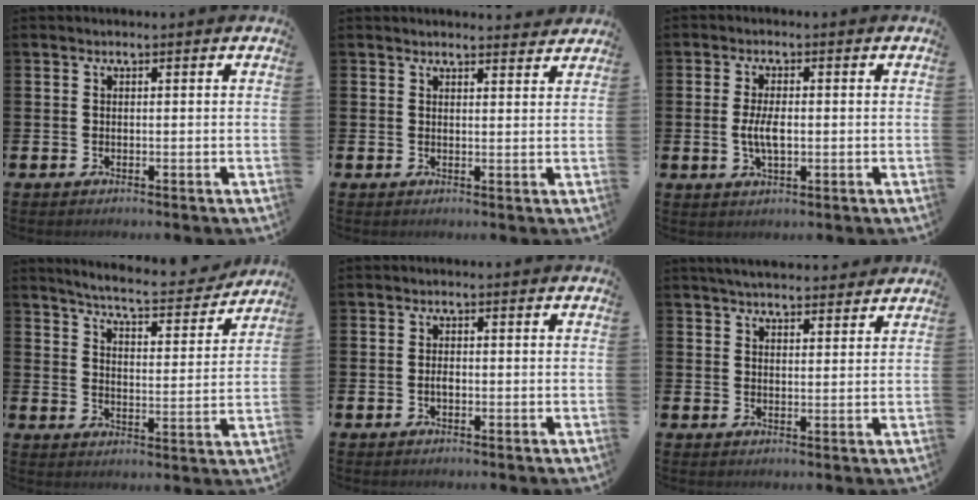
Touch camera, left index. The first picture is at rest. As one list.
[{"total": 2.3, "force": [2.3, 0.2, 0.0], "torque": [0.007, -0.015, 0.040]}, {"total": 4.0, "force": [-0.1, 1.8, 3.6], "torque": [-0.065, -0.003, -0.008]}, {"total": 6.1, "force": [5.8, 0.3, 1.7], "torque": [-0.050, -0.044, 0.096]}, {"total": 1.2, "force": [-0.3, 0.6, 1.0], "torque": [-0.017, 0.001, -0.006]}, {"total": 4.0, "force": [4.0, 0.6, 0.6], "torque": [-0.019, -0.015, 0.073]}]